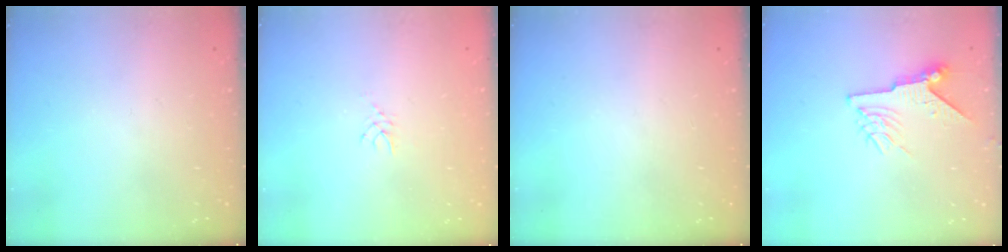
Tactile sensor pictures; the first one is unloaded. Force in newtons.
{"total": 2.7, "press": 2.7, "slide": 0.4}
{"total": 0.0}
{"total": 7.4, "press": 7.4, "slide": 0.9}